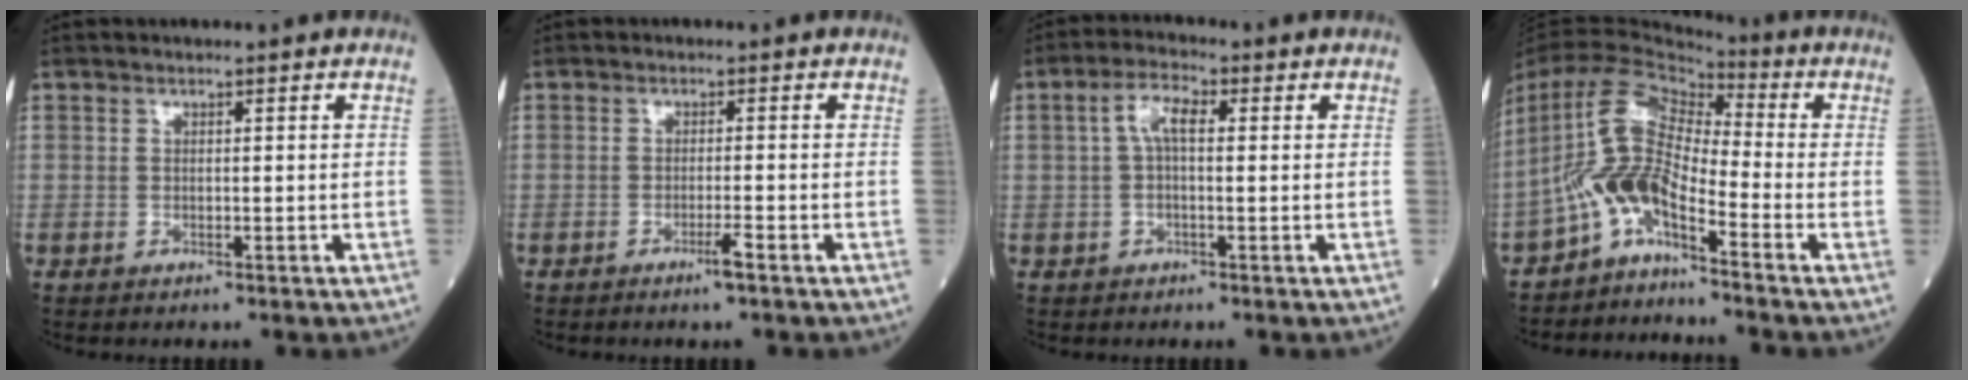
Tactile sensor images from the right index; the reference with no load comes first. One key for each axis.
{"total": 2.1, "fx": -1.3, "fy": -0.3, "fz": 1.7, "tx": -0.032, "ty": -0.005, "tz": -0.023}
{"total": 4.5, "fx": 0.9, "fy": 1.6, "fz": 4.2, "tx": -0.085, "ty": 0.016, "tz": 0.017}
{"total": 8.8, "fx": -4.3, "fy": 3.1, "fz": 7.1, "tx": -0.155, "ty": 0.025, "tz": -0.084}